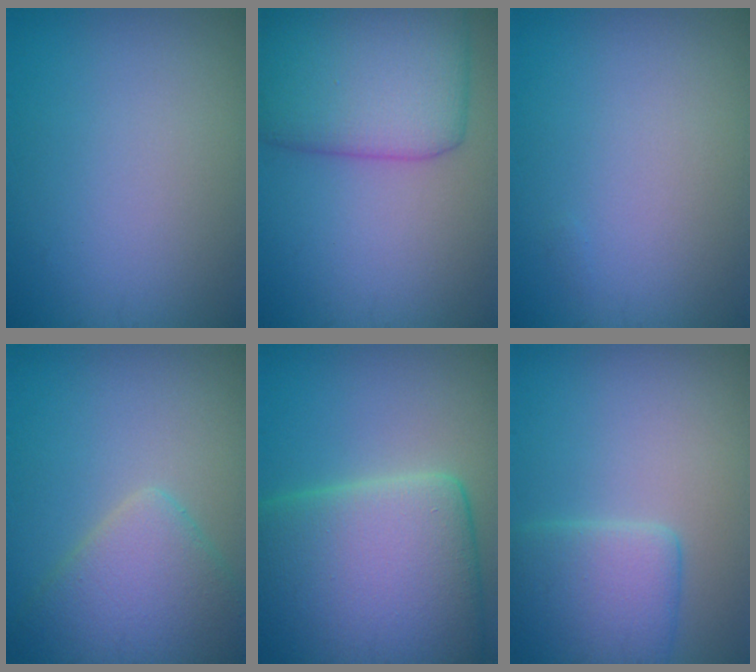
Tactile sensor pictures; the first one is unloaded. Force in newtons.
{"total": 8.3, "press": 8.3, "slide": 0.2}
{"total": 0.0}
{"total": 5.5, "press": 5.5, "slide": 0.3}
{"total": 14.8, "press": 14.8, "slide": 1.2}
{"total": 4.4, "press": 4.4, "slide": 0.2}